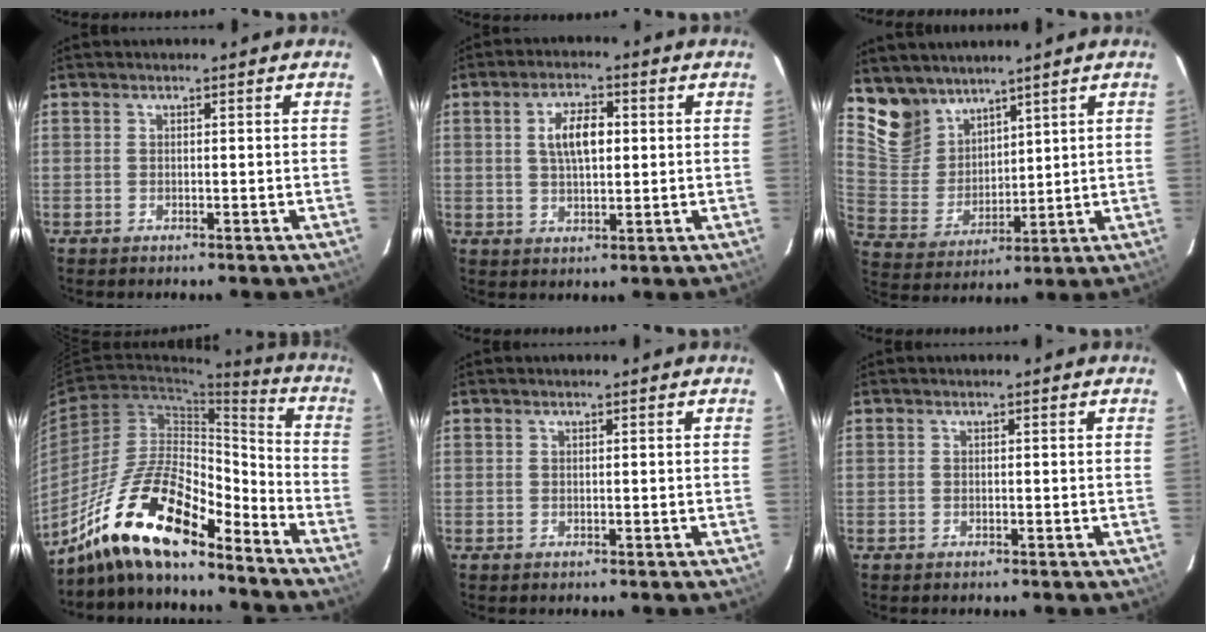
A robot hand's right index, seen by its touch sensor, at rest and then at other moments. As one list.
[{"total": 6.6, "force": [1.3, 3.1, 5.8], "torque": [-0.106, 0.010, 0.027]}, {"total": 9.9, "force": [7.9, 5.7, 1.7], "torque": [-0.039, 0.012, 0.177]}, {"total": 18.4, "force": [-13.8, 5.0, 11.0], "torque": [-0.211, -0.001, -0.256]}, {"total": 0.0}, {"total": 0.0}]